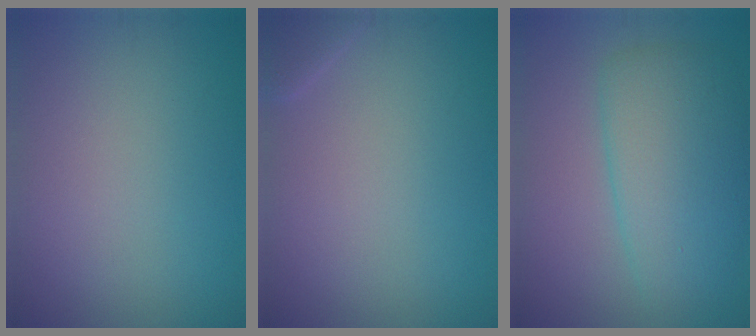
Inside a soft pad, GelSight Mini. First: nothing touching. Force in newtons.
{"total": 1.1, "press": 1.1, "slide": 0.1}
{"total": 5.8, "press": 5.8, "slide": 0.3}